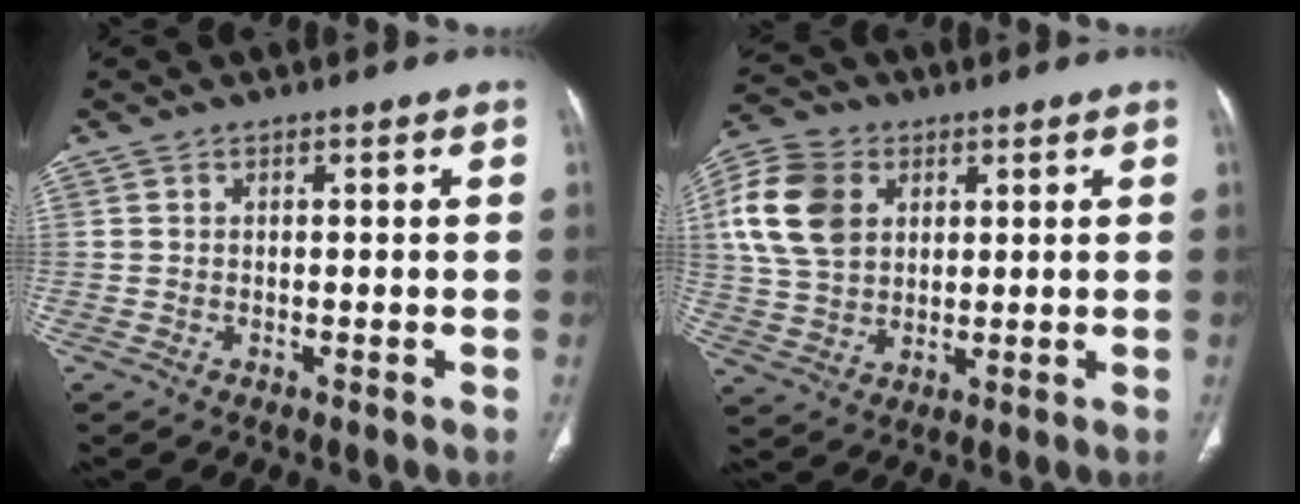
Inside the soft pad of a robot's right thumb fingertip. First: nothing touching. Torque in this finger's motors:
{"motor_torque": [-0.21, 0.71, 1.16, 0.20, 0.10]}